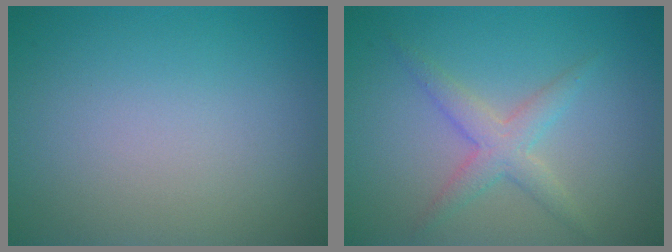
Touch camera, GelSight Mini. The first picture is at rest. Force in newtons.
{"total": 2.7, "press": 2.7, "slide": 0.1}